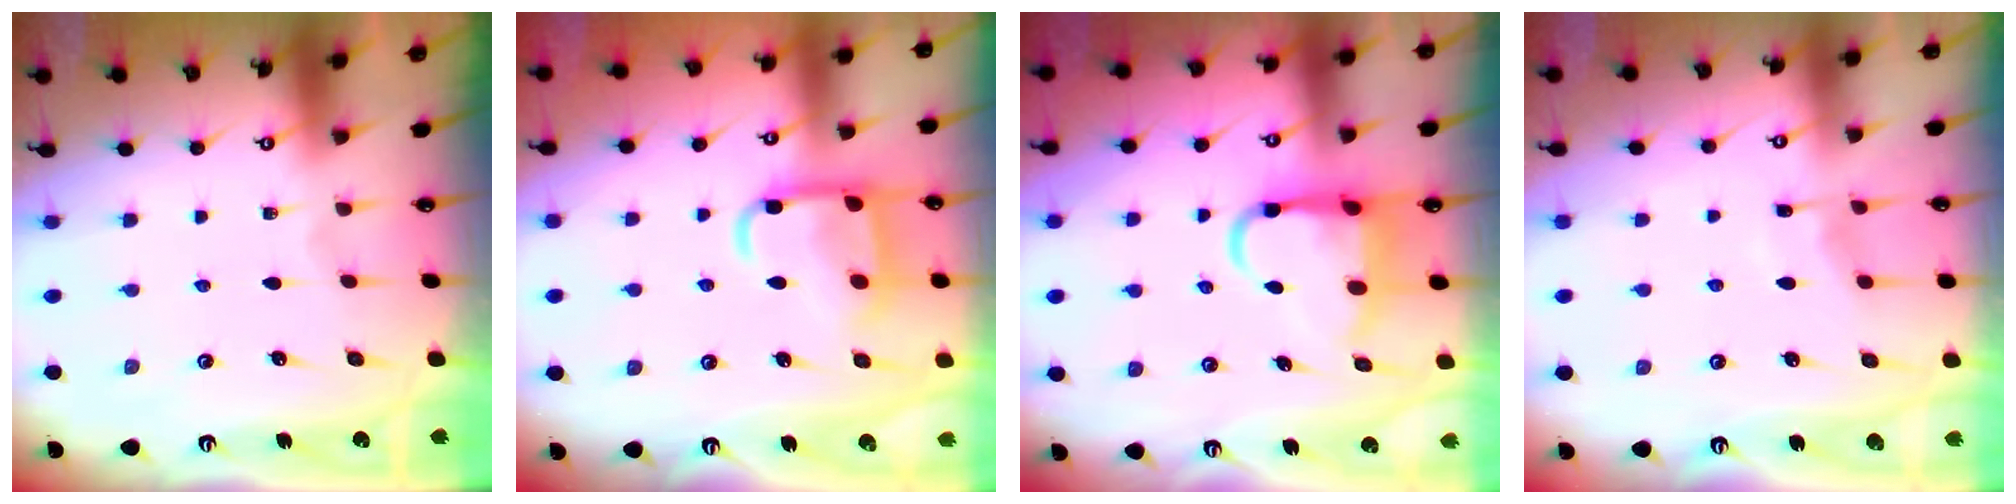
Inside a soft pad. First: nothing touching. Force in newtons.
{"total": 13.7, "press": 13.6, "slide": 1.3}
{"total": 9.6, "press": 9.5, "slide": 1.4}
{"total": 4.5, "press": 4.5, "slide": 0.5}